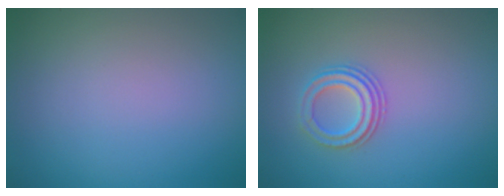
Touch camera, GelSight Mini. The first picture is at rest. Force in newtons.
{"total": 2.6, "press": 2.3, "slide": 1.2}